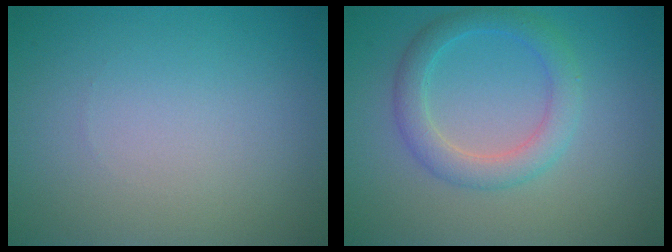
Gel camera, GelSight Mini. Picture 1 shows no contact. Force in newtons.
{"total": 3.3, "press": 3.3, "slide": 0.1}